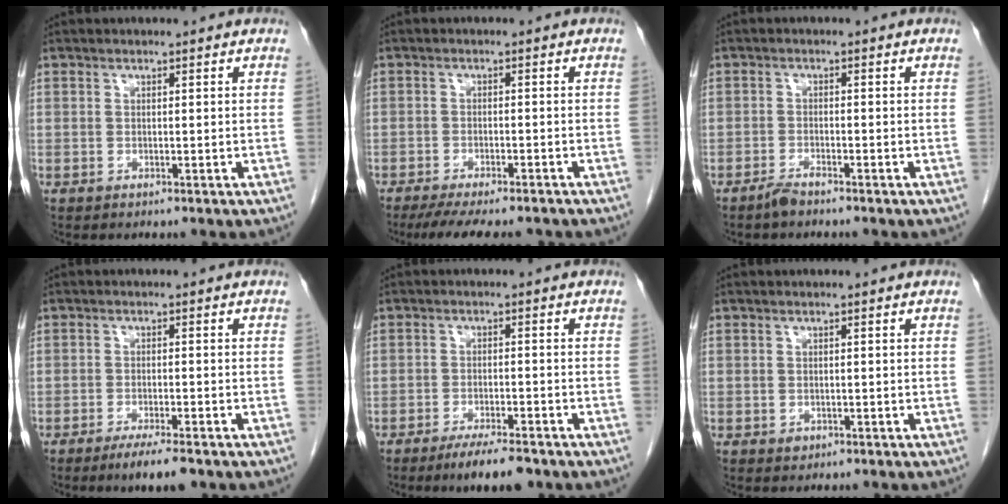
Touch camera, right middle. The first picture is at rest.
{"total": 11.1, "force": [-9.6, 2.0, 5.2], "torque": [-0.075, -0.014, -0.131]}
{"total": 1.9, "force": [-1.7, 0.1, 0.8], "torque": [-0.020, -0.003, -0.033]}
{"total": 5.1, "force": [-3.6, 0.5, 3.6], "torque": [-0.058, -0.012, -0.055]}
{"total": 6.4, "force": [-4.8, 1.0, 4.1], "torque": [-0.066, -0.012, -0.073]}
{"total": 0.8, "force": [-0.3, 0.6, 0.3], "torque": [-0.004, 0.002, -0.002]}